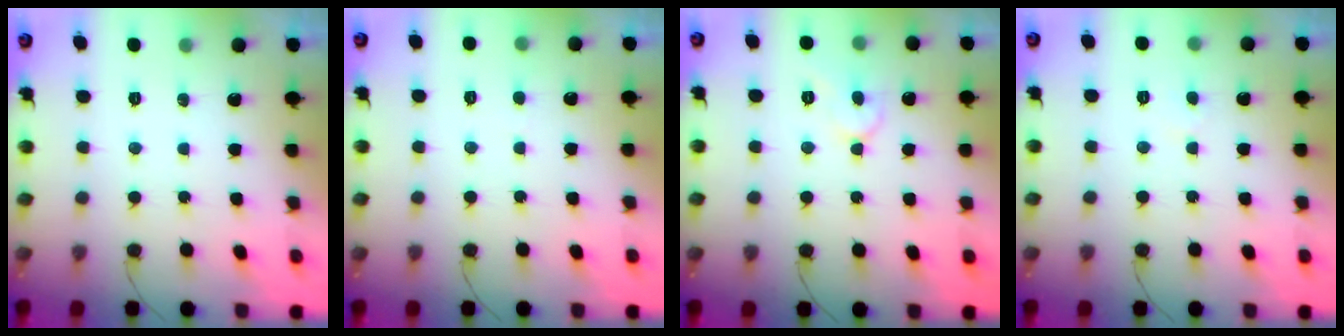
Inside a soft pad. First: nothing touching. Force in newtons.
{"total": 1.7, "press": 1.7, "slide": 0.1}
{"total": 5.9, "press": 5.9, "slide": 0.8}
{"total": 2.8, "press": 2.7, "slide": 0.4}